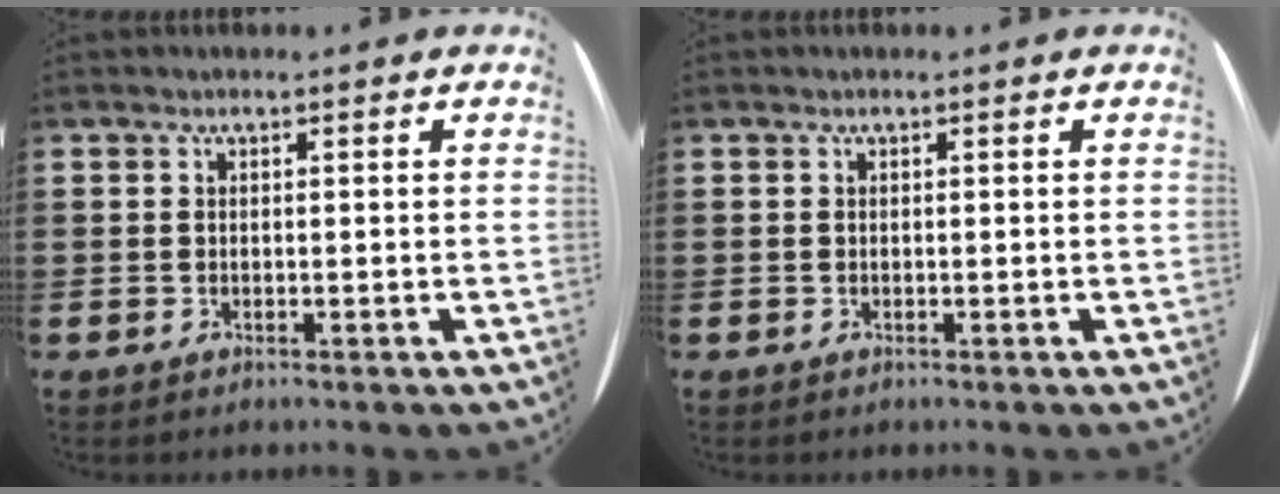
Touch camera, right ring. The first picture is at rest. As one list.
[{"total": 0.0}]